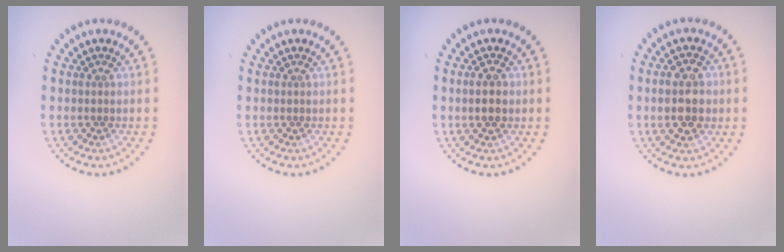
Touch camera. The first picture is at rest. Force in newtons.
{"total": 0.0}
{"total": 1.7, "press": 1.7, "slide": 0.2}
{"total": 4.3, "press": 4.3, "slide": 0.3}